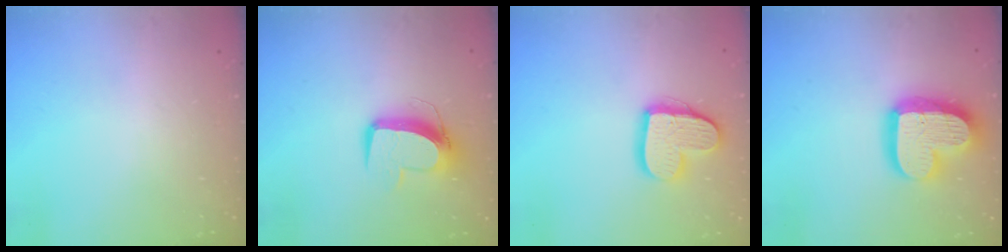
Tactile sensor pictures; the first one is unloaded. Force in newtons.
{"total": 10.6, "press": 10.5, "slide": 1.1}
{"total": 14.1, "press": 14.0, "slide": 1.0}
{"total": 19.0, "press": 19.0, "slide": 1.6}